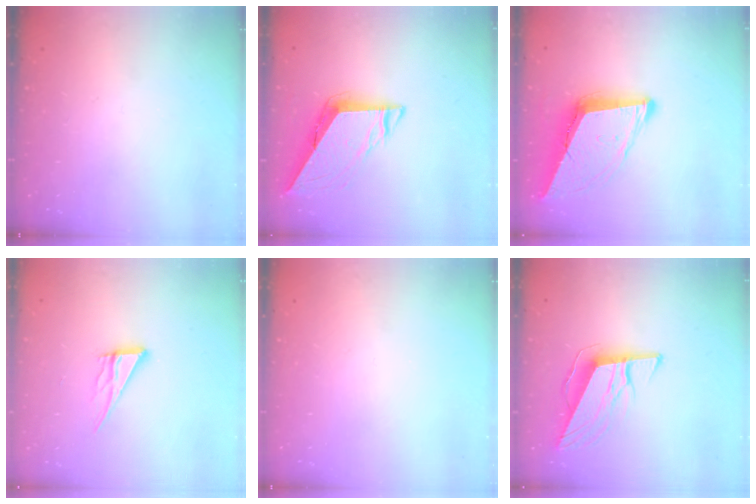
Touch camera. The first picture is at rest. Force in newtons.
{"total": 8.0, "press": 8.0, "slide": 0.5}
{"total": 11.8, "press": 11.2, "slide": 3.8}
{"total": 9.3, "press": 9.2, "slide": 0.9}
{"total": 0.0}
{"total": 10.7, "press": 10.2, "slide": 3.3}